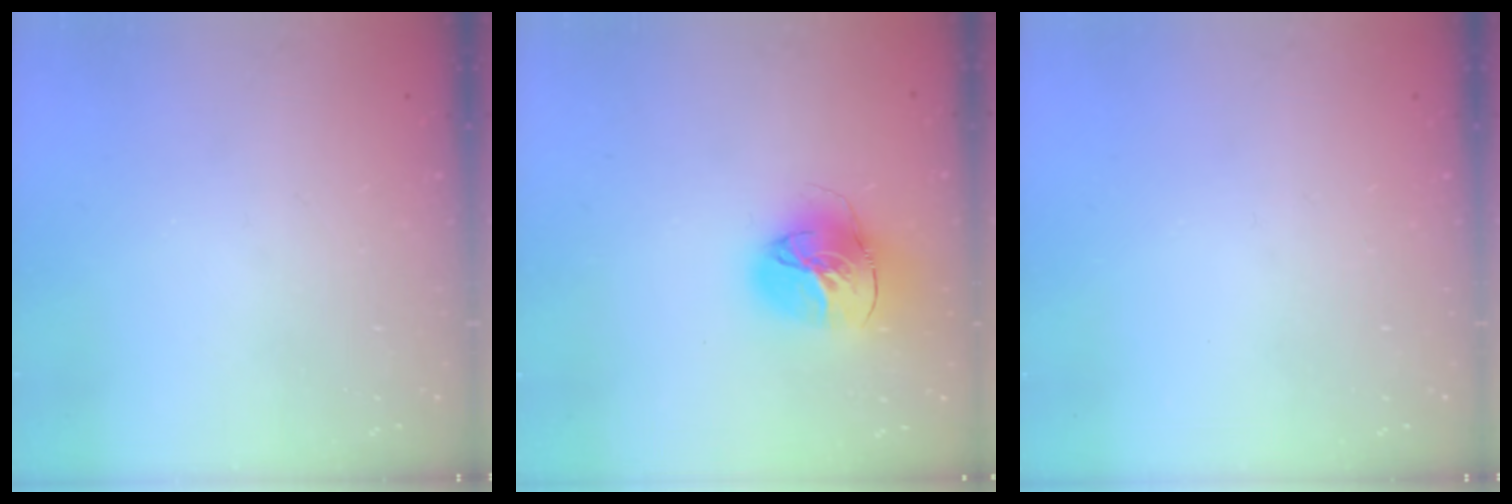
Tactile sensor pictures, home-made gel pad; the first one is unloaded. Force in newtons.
{"total": 17.5, "press": 17.4, "slide": 1.7}
{"total": 0.0}